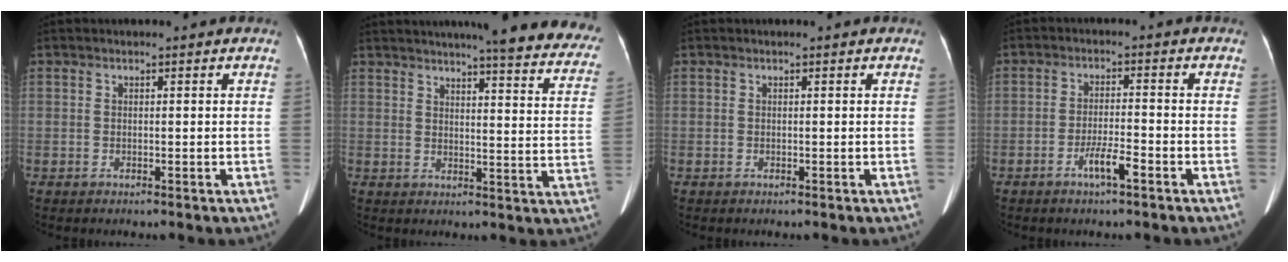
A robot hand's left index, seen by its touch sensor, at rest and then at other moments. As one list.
[{"total": 25.9, "force": [22.6, 2.4, 12.3], "torque": [-0.154, -0.060, 0.250]}, {"total": 0.0}, {"total": 3.9, "force": [-2.4, 0.3, 3.1], "torque": [-0.057, -0.001, -0.047]}]